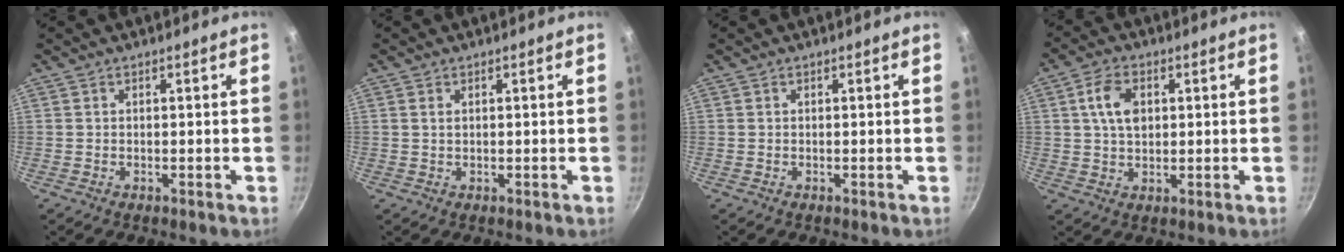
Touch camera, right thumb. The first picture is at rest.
{"total": 1.0, "force": [0.4, 0.6, 0.7], "torque": [-0.013, 0.002, 0.009]}
{"total": 0.0}
{"total": 7.0, "force": [1.7, 4.5, 5.2], "torque": [-0.085, 0.000, 0.028]}